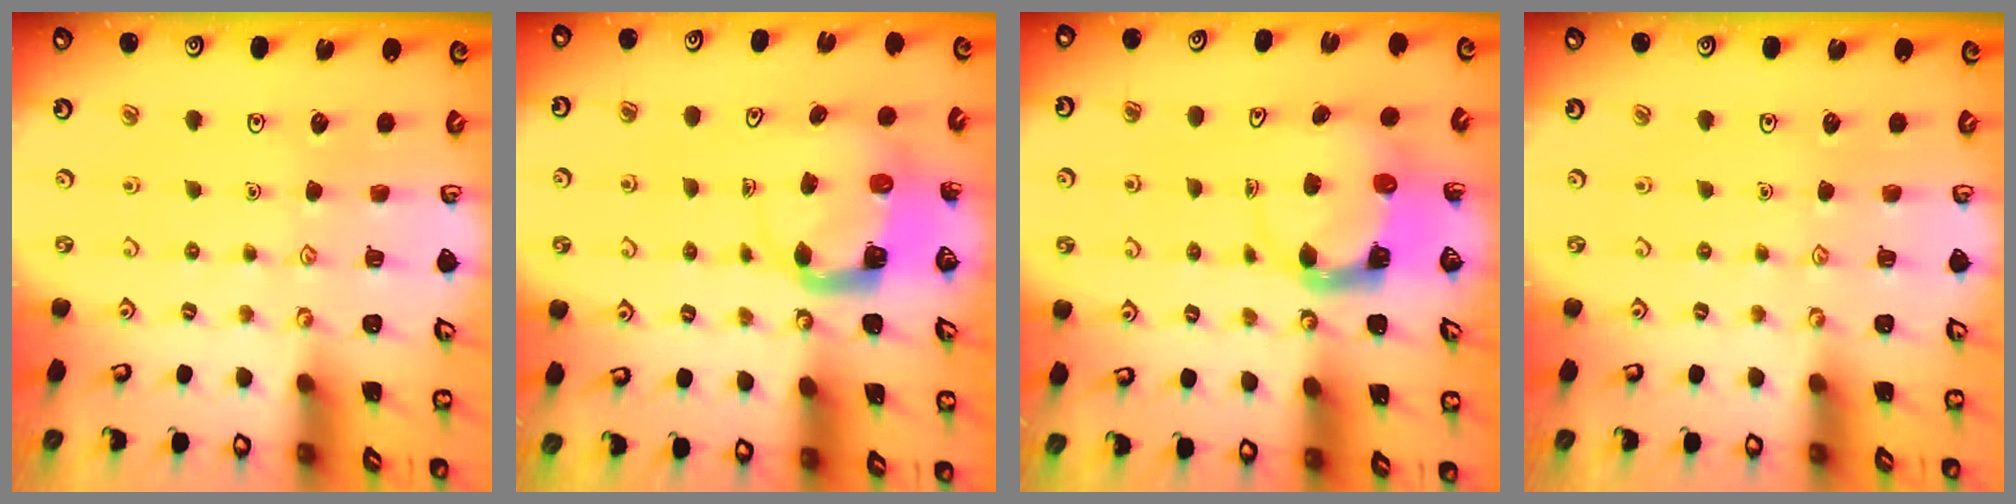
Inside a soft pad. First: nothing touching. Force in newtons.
{"total": 4.3, "press": 4.3, "slide": 0.3}
{"total": 3.6, "press": 3.5, "slide": 0.5}
{"total": 0.0}